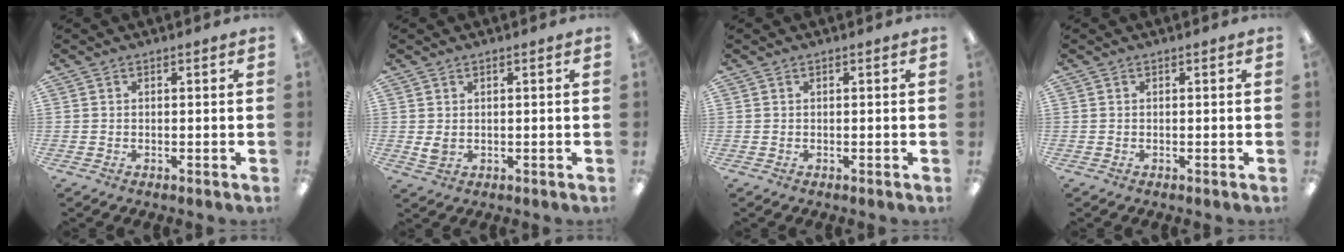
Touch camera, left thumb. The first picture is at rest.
{"total": 2.5, "force": [0.4, 1.6, 1.9], "torque": [-0.034, -0.003, 0.005]}
{"total": 0.0}
{"total": 0.0}